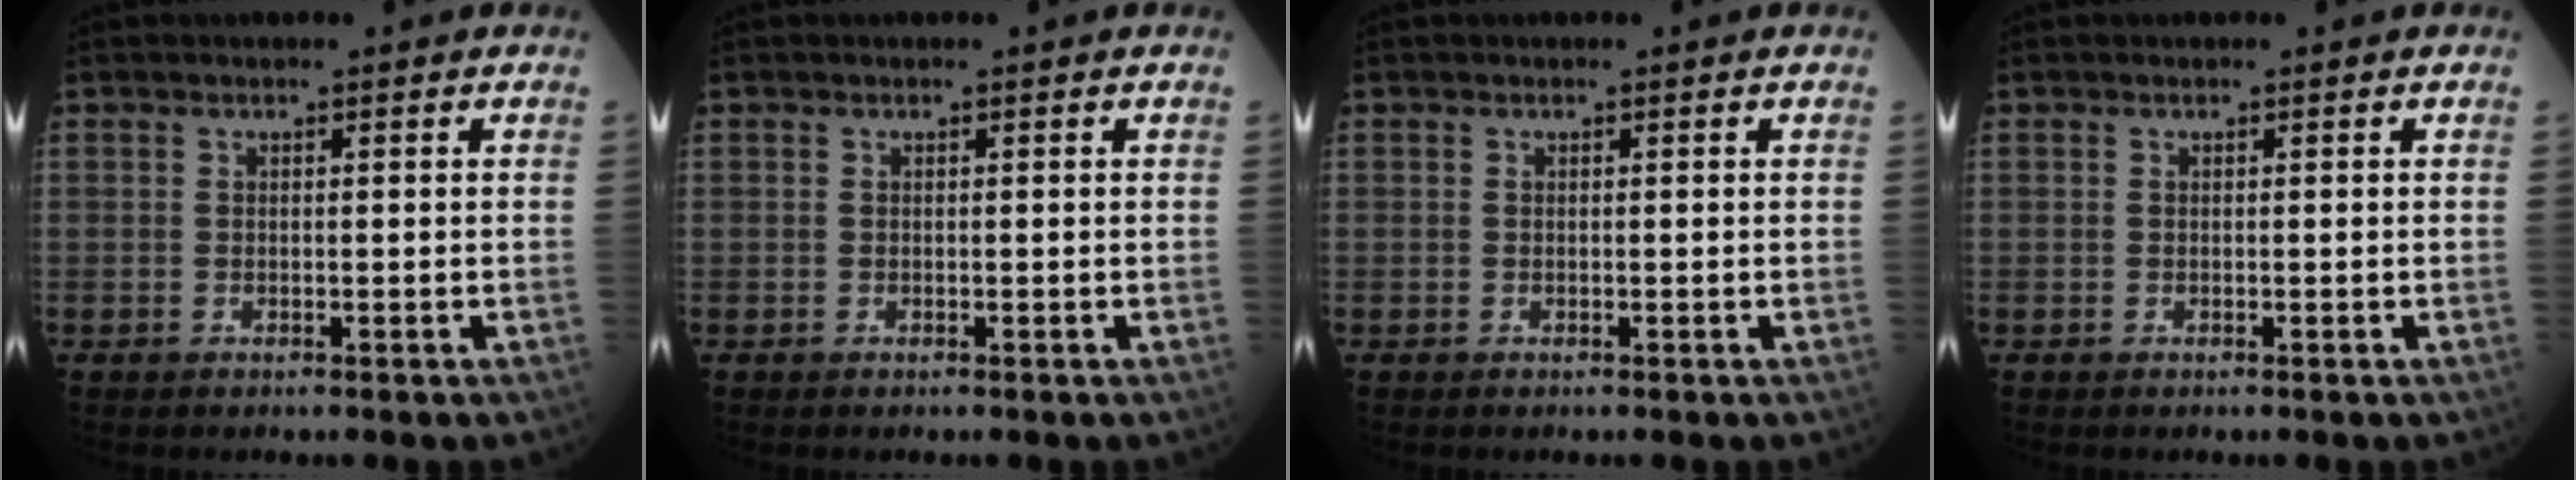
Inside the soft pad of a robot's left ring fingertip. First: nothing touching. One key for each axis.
{"total": 0.0}
{"total": 0.0}
{"total": 0.0}